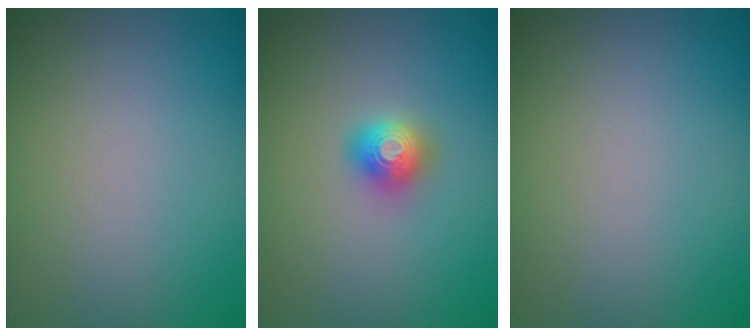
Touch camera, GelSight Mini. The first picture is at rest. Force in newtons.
{"total": 2.0, "press": 2.0, "slide": 0.2}
{"total": 0.0}